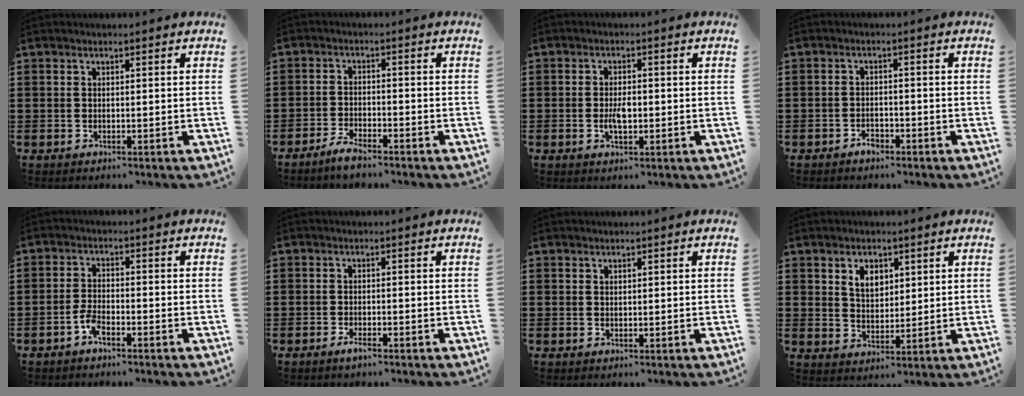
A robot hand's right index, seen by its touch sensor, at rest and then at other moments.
{"total": 2.9, "force": [-2.6, 0.5, 1.1], "torque": [-0.020, 0.009, -0.053]}
{"total": 3.2, "force": [-0.5, 1.4, 2.8], "torque": [-0.053, 0.003, -0.009]}
{"total": 1.8, "force": [-1.5, 0.9, 0.6], "torque": [-0.016, -0.001, -0.030]}
{"total": 2.9, "force": [-1.9, 0.9, 2.0], "torque": [-0.051, 0.001, -0.041]}
{"total": 1.5, "force": [-1.1, 0.3, 1.0], "torque": [-0.025, -0.007, -0.023]}
{"total": 0.6, "force": [0.4, 0.4, 0.1], "torque": [-0.002, 0.002, 0.008]}
{"total": 4.1, "force": [2.1, 2.8, 2.1], "torque": [-0.052, 0.012, 0.037]}